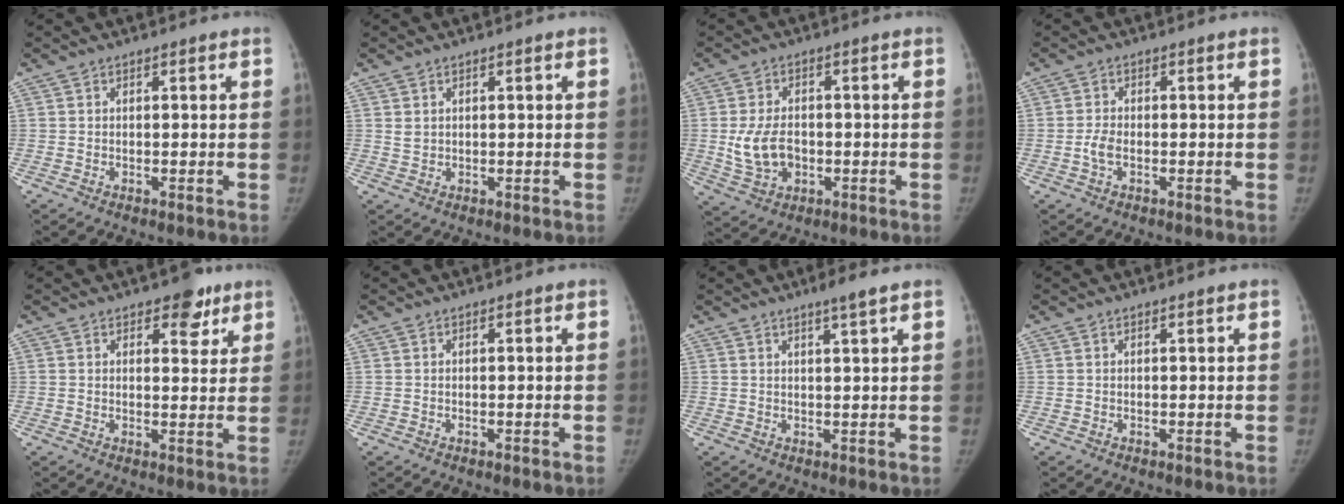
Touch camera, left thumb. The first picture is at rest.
{"total": 1.2, "force": [0.6, 0.9, 0.6], "torque": [-0.005, -0.005, 0.015]}
{"total": 7.9, "force": [-0.9, 5.5, 5.6], "torque": [-0.099, 0.005, -0.008]}
{"total": 2.6, "force": [-0.7, 1.5, 2.0], "torque": [-0.044, 0.007, -0.015]}
{"total": 5.5, "force": [3.6, 3.0, 3.0], "torque": [-0.009, -0.018, 0.047]}
{"total": 0.0}
{"total": 3.3, "force": [2.2, -0.2, 2.4], "torque": [-0.044, -0.012, 0.039]}
{"total": 0.0}